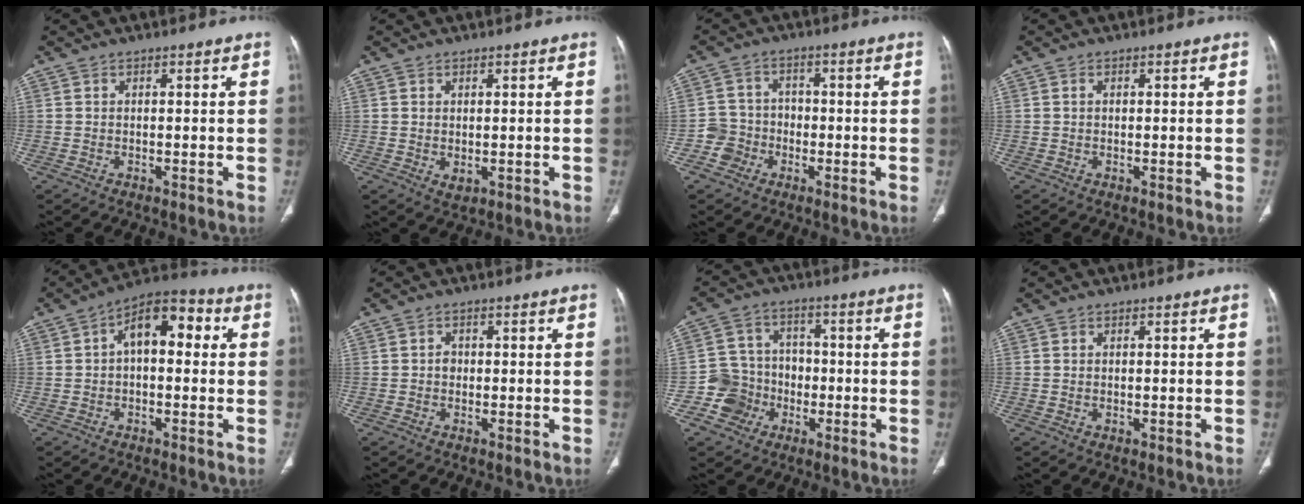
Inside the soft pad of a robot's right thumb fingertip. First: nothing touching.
{"total": 1.7, "force": [0.0, 1.1, 1.3], "torque": [-0.021, -0.008, 0.008]}
{"total": 5.0, "force": [-2.1, 4.5, 0.2], "torque": [0.024, 0.023, -0.047]}
{"total": 0.5, "force": [0.1, 0.4, 0.4], "torque": [-0.009, 0.003, 0.003]}
{"total": 10.3, "force": [1.5, 5.8, 8.4], "torque": [-0.102, 0.031, 0.011]}
{"total": 1.3, "force": [-0.1, 1.1, 0.6], "torque": [-0.004, 0.004, -0.004]}
{"total": 8.6, "force": [-3.1, 7.9, 1.4], "torque": [0.017, 0.032, -0.056]}
{"total": 0.0}